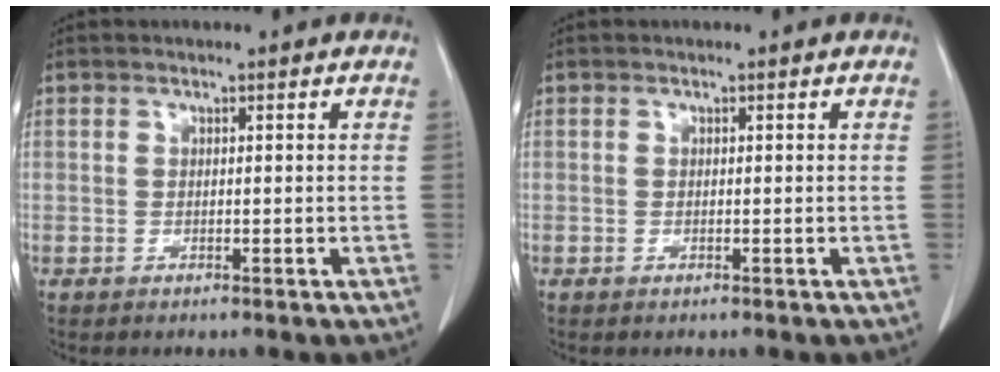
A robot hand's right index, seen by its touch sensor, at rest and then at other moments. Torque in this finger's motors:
{"motor_torque": [-0.03, 0.00, 0.00, 0.01]}